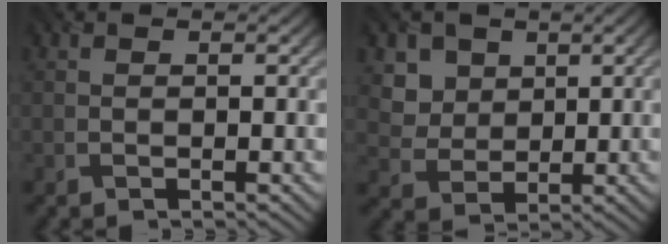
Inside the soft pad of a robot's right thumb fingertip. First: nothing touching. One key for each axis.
{"total": 5.1, "fx": 2.4, "fy": 4.1, "fz": 1.8, "tx": -0.068, "ty": -0.024, "tz": 0.064}